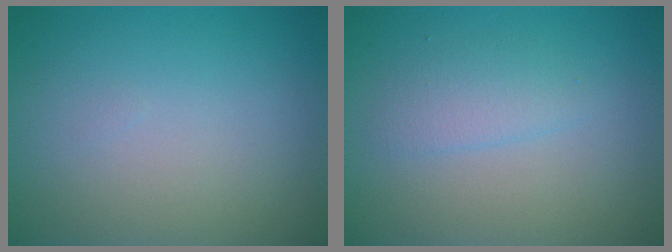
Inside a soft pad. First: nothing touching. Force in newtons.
{"total": 1.8, "press": 1.8, "slide": 0.1}